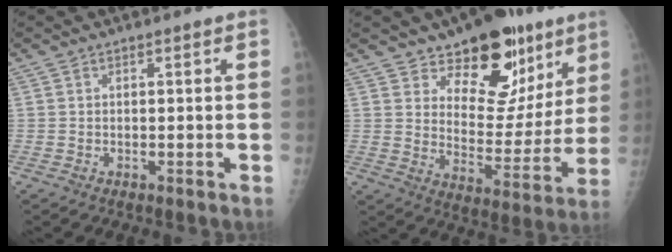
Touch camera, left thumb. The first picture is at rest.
{"total": 18.1, "force": [11.2, 10.0, 10.2], "torque": [-0.078, -0.067, 0.169]}